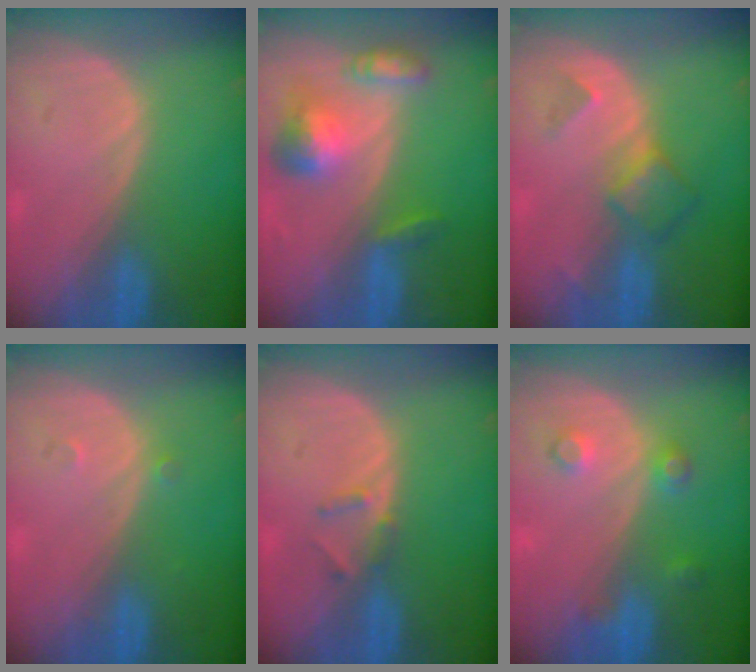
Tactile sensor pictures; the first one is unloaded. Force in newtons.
{"total": 6.7, "press": 6.3, "slide": 2.5}
{"total": 5.1, "press": 4.5, "slide": 2.4}
{"total": 0.9, "press": 0.7, "slide": 0.5}
{"total": 1.9, "press": 1.7, "slide": 0.9}
{"total": 3.7, "press": 3.4, "slide": 1.6}